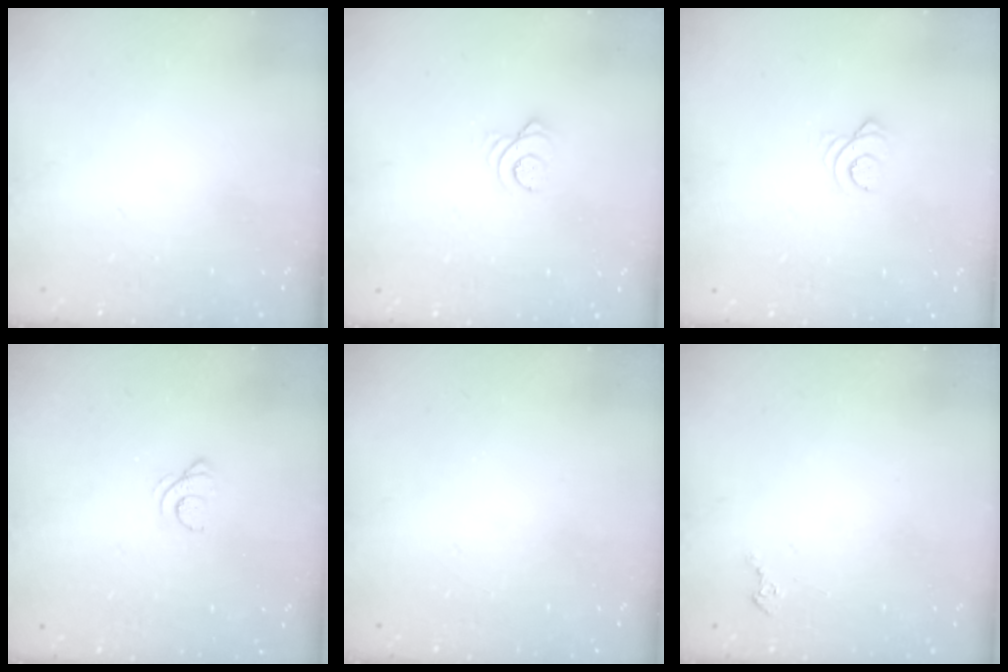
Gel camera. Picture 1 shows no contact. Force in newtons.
{"total": 3.0, "press": 2.9, "slide": 0.4}
{"total": 2.9, "press": 2.9, "slide": 0.4}
{"total": 2.2, "press": 2.2, "slide": 0.2}
{"total": 0.0}
{"total": 1.6, "press": 1.5, "slide": 0.2}